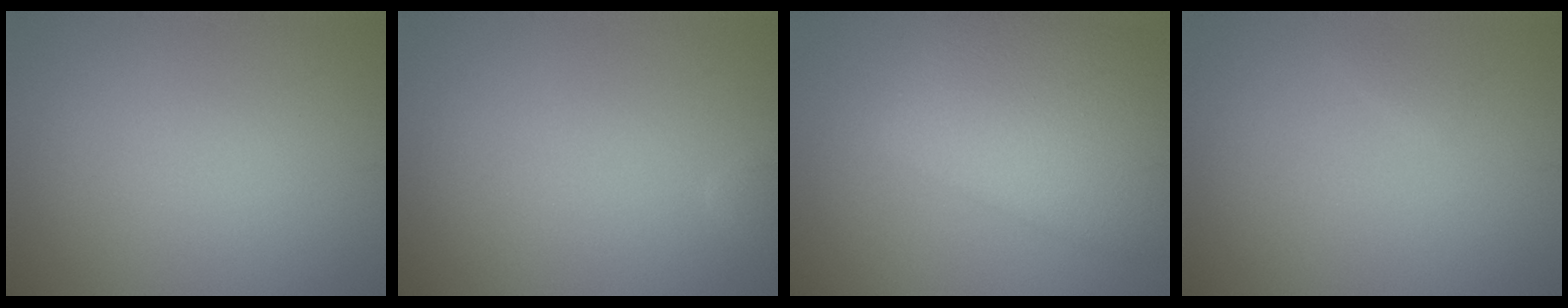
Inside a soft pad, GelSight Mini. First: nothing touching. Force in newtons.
{"total": 0.8, "press": 0.8, "slide": 0.1}
{"total": 8.1, "press": 8.1, "slide": 0.3}
{"total": 0.5, "press": 0.5, "slide": 0.0}